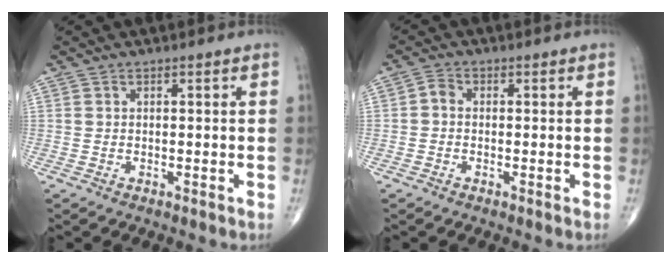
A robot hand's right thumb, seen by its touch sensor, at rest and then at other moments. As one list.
[{"total": 1.9, "force": [-0.3, 1.4, 1.2], "torque": [-0.013, 0.004, -0.013]}]